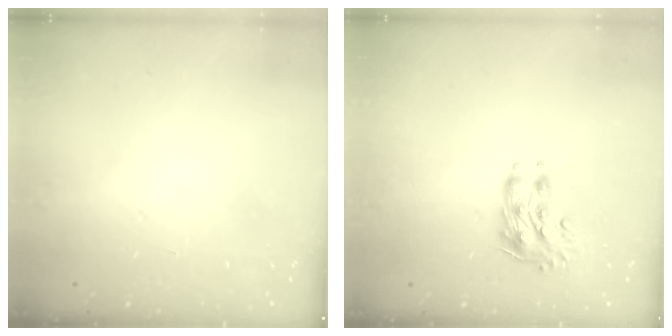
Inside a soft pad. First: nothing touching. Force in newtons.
{"total": 9.4, "press": 9.4, "slide": 0.9}